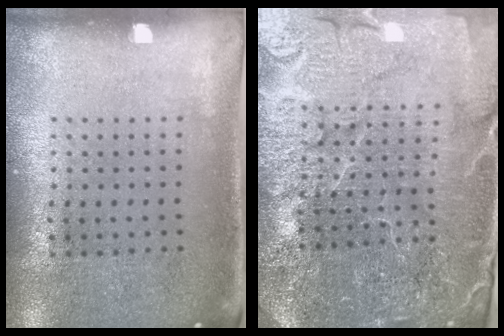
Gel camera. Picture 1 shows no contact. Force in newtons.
{"total": 5.3, "press": 4.9, "slide": 2.1}